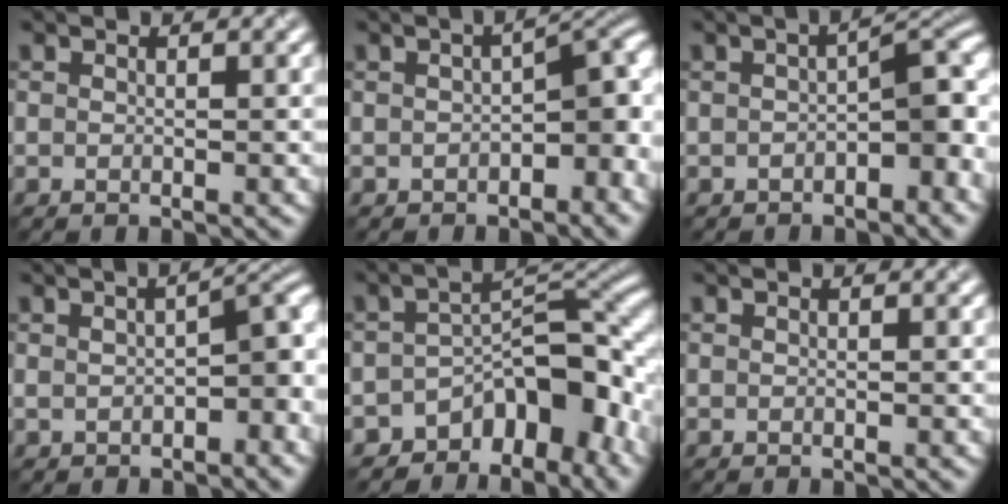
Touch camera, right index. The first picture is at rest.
{"total": 5.5, "force": [-1.3, 2.8, 4.6], "torque": [-0.039, 0.009, -0.025]}
{"total": 5.2, "force": [-1.8, 2.3, 4.3], "torque": [-0.041, 0.012, -0.033]}
{"total": 4.8, "force": [-1.0, 2.2, 4.2], "torque": [-0.045, 0.009, -0.017]}
{"total": 8.3, "force": [-5.4, 4.1, 4.7], "torque": [-0.031, 0.006, -0.097]}
{"total": 0.0}